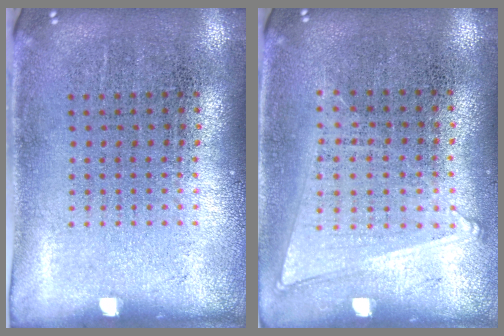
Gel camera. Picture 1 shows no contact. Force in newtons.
{"total": 1.0, "press": 0.9, "slide": 0.5}